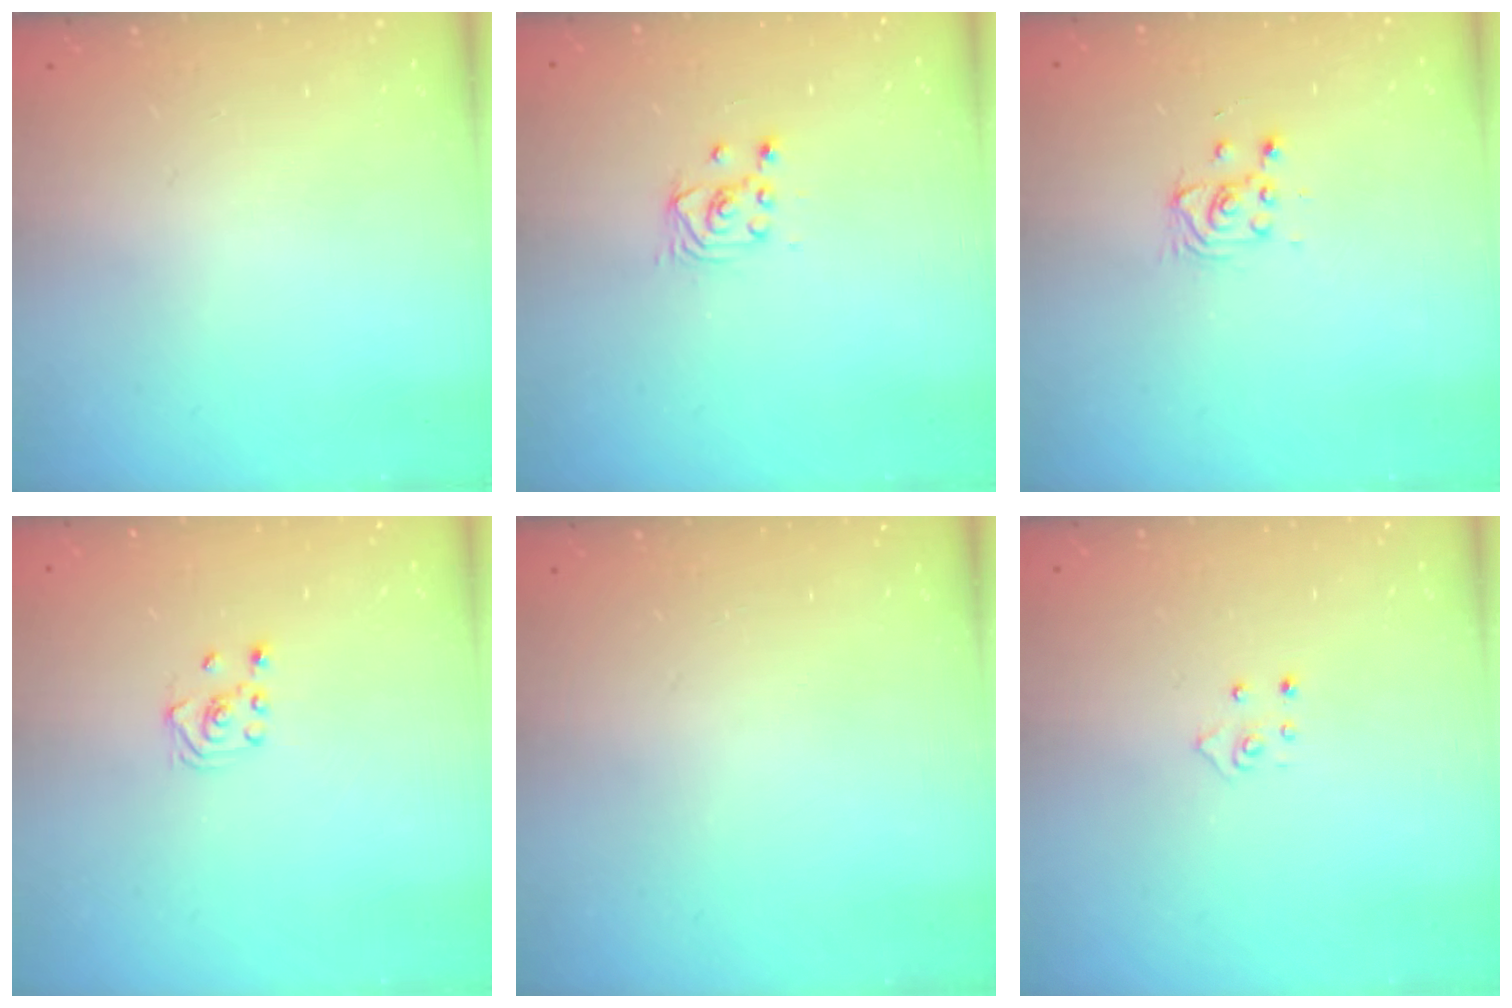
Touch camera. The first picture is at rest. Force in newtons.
{"total": 2.2, "press": 2.2, "slide": 0.3}
{"total": 3.0, "press": 3.0, "slide": 0.2}
{"total": 2.3, "press": 2.2, "slide": 0.7}
{"total": 0.0}
{"total": 3.9, "press": 3.9, "slide": 0.3}